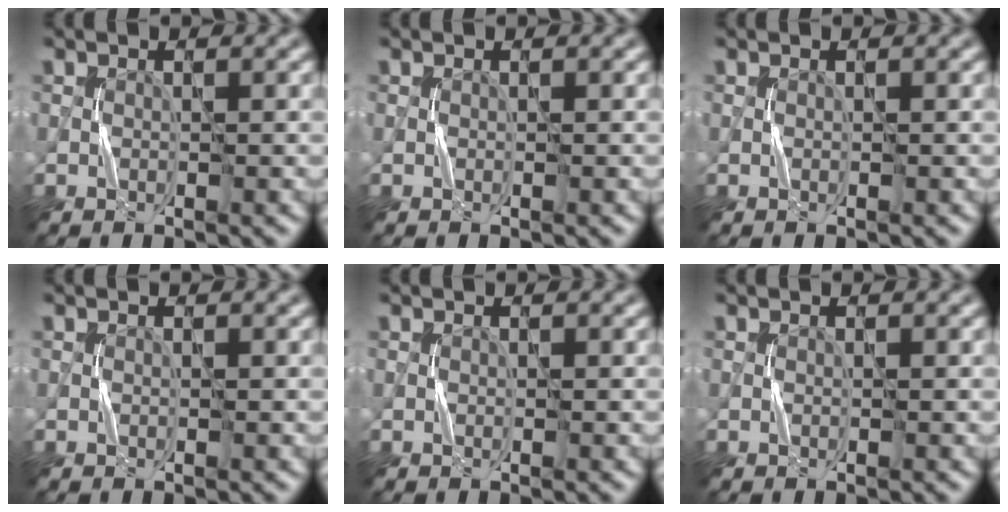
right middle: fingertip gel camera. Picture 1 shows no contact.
{"total": 0.0}
{"total": 0.0}
{"total": 0.0}
{"total": 0.0}
{"total": 0.0}